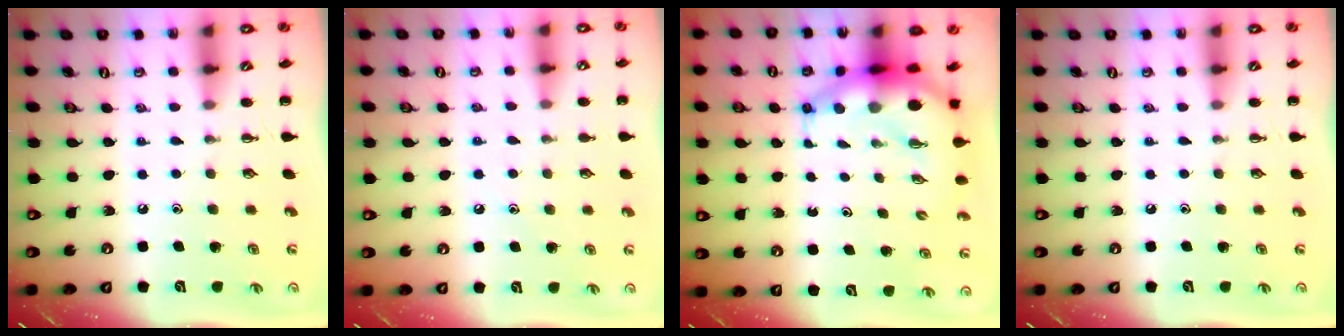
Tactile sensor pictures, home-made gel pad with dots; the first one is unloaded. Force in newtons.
{"total": 6.9, "press": 6.6, "slide": 2.2}
{"total": 8.1, "press": 7.8, "slide": 2.1}
{"total": 0.0}